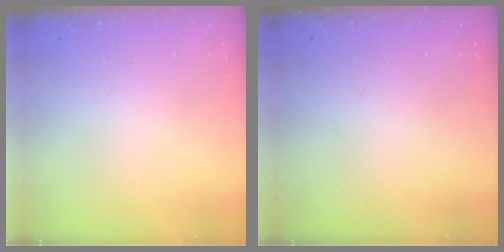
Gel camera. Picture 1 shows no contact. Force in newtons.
{"total": 0.0}